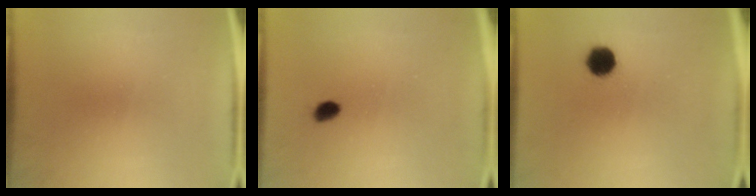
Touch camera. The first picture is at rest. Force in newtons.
{"total": 1.5}
{"total": 5.5}